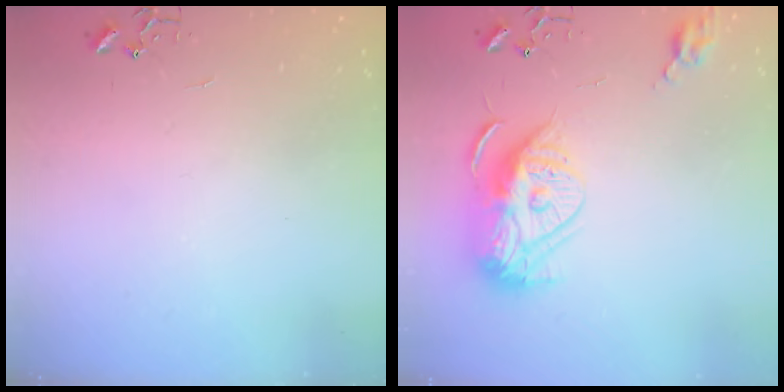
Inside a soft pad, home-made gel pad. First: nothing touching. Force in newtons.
{"total": 15.7, "press": 15.6, "slide": 1.9}